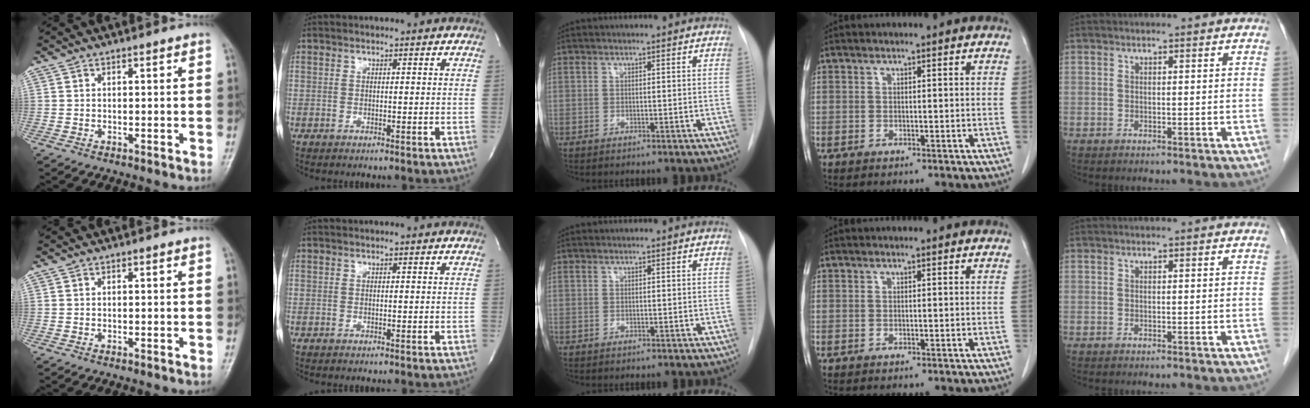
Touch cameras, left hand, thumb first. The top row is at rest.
{}